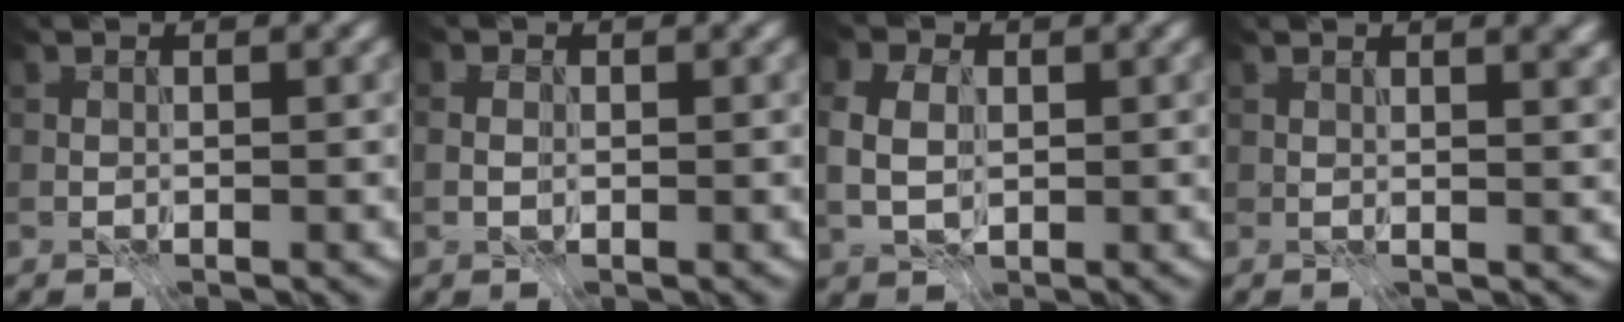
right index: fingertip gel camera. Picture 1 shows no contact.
{"total": 1.5, "force": [-0.1, 1.1, 1.0], "torque": [-0.017, 0.005, -0.006]}
{"total": 4.7, "force": [0.4, 3.6, 3.1], "torque": [-0.067, 0.013, -0.001]}
{"total": 1.8, "force": [1.0, 0.5, 1.5], "torque": [-0.021, -0.001, 0.021]}